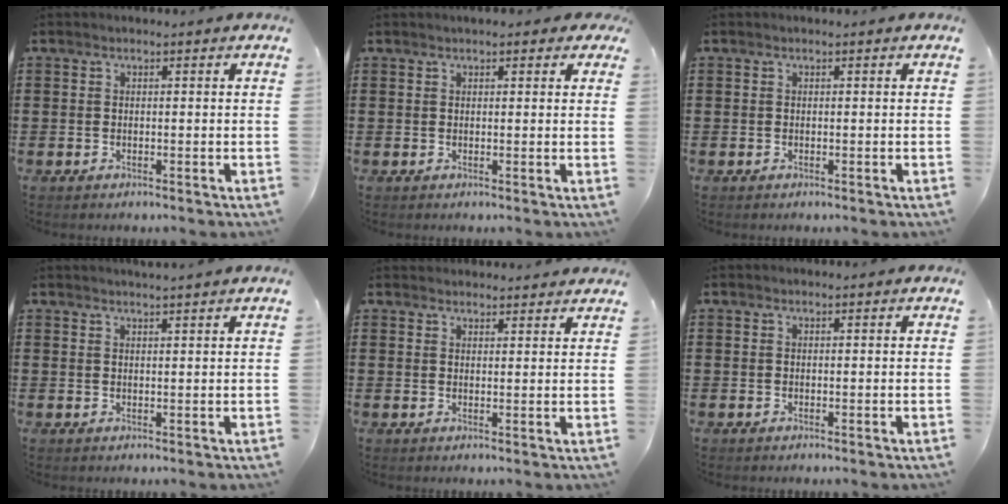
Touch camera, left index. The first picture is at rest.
{"total": 1.1, "force": [0.8, 0.5, 0.5], "torque": [-0.012, 0.005, 0.014]}
{"total": 0.0}
{"total": 1.6, "force": [1.5, -0.4, 0.4], "torque": [-0.009, -0.001, 0.030]}
{"total": 2.1, "force": [2.1, 0.2, -0.3], "torque": [-0.001, -0.004, 0.042]}
{"total": 0.0}